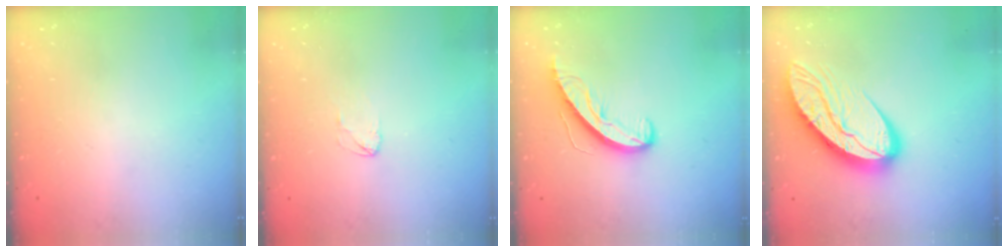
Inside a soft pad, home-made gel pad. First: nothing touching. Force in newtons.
{"total": 2.5, "press": 2.5, "slide": 0.1}
{"total": 8.4, "press": 8.3, "slide": 0.8}
{"total": 15.1, "press": 15.0, "slide": 1.3}